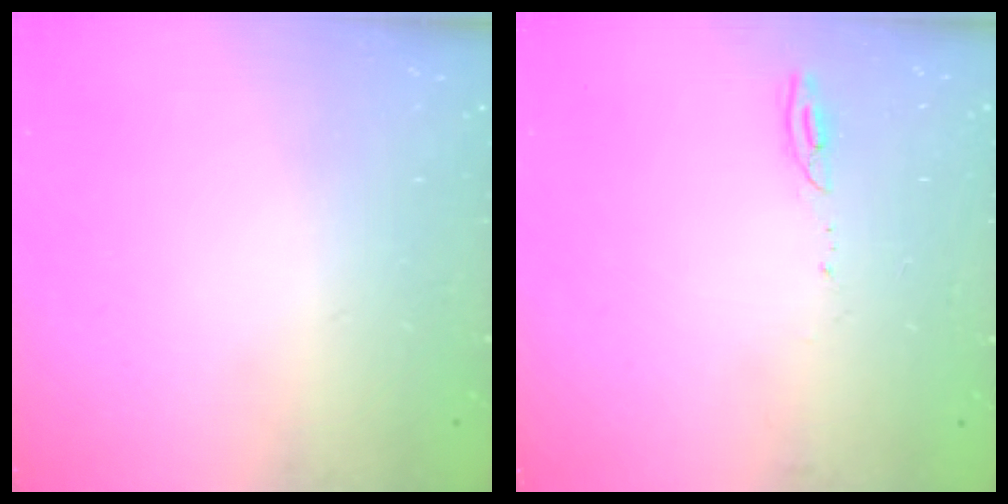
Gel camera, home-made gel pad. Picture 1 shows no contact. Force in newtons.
{"total": 4.0, "press": 4.0, "slide": 0.6}